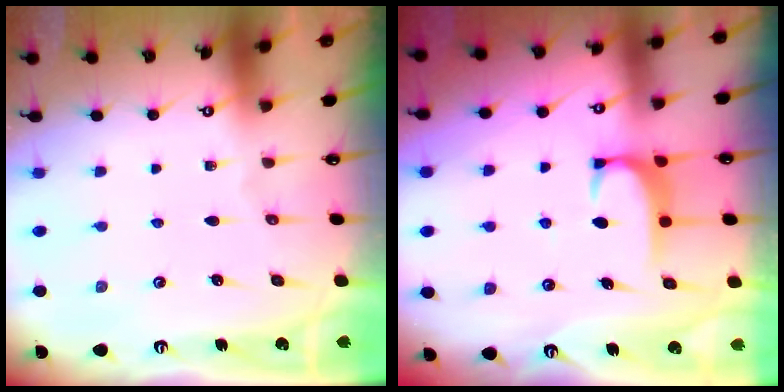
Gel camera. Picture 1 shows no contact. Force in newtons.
{"total": 1.9, "press": 1.9, "slide": 0.5}